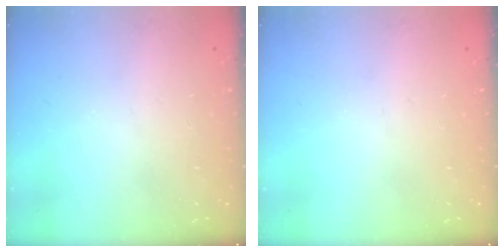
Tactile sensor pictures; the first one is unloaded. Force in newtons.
{"total": 0.0}